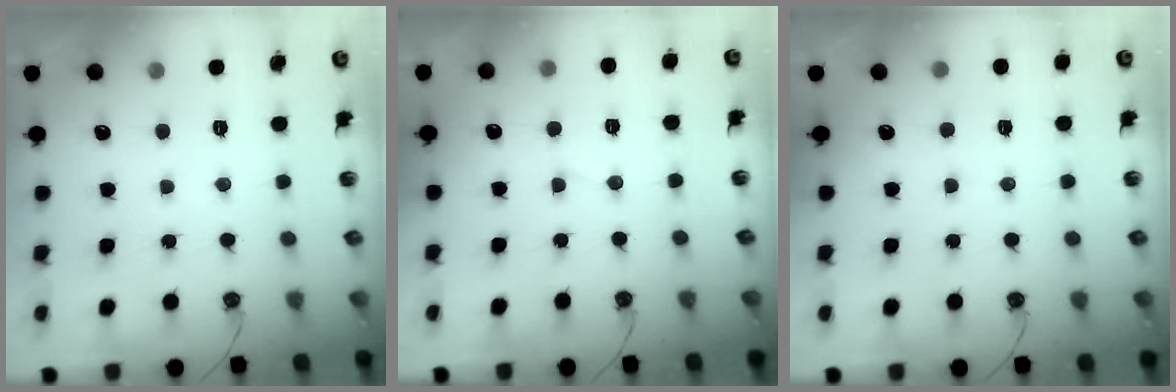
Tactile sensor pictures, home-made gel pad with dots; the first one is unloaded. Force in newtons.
{"total": 2.2, "press": 2.0, "slide": 0.9}
{"total": 3.6, "press": 3.5, "slide": 0.3}